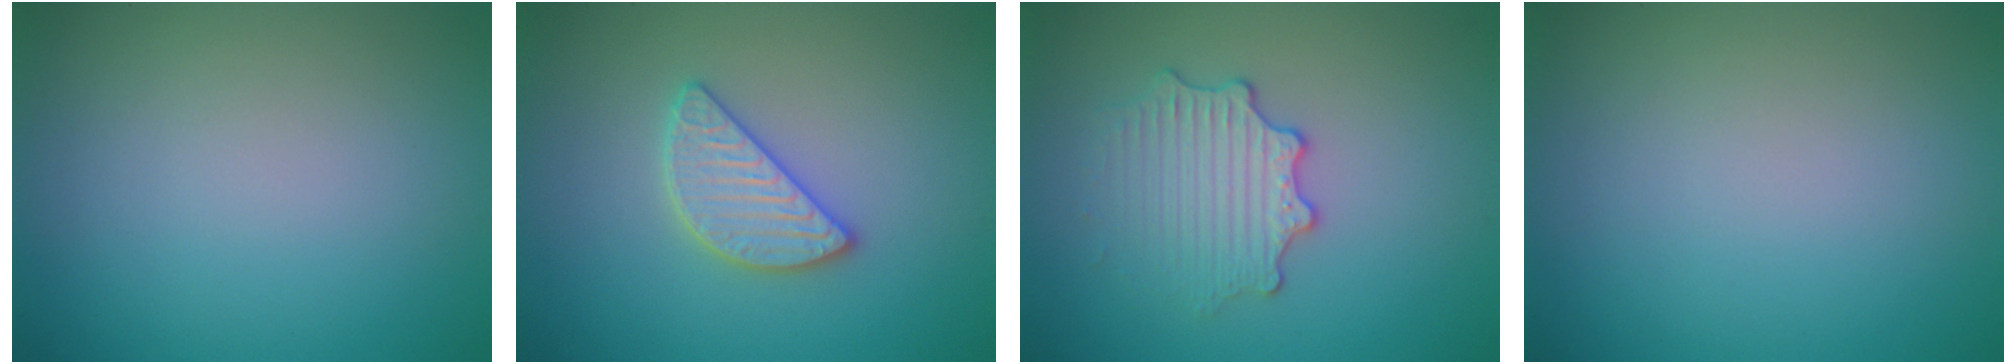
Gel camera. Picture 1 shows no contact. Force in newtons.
{"total": 2.9, "press": 2.9, "slide": 0.3}
{"total": 2.9, "press": 2.8, "slide": 0.9}
{"total": 0.0}